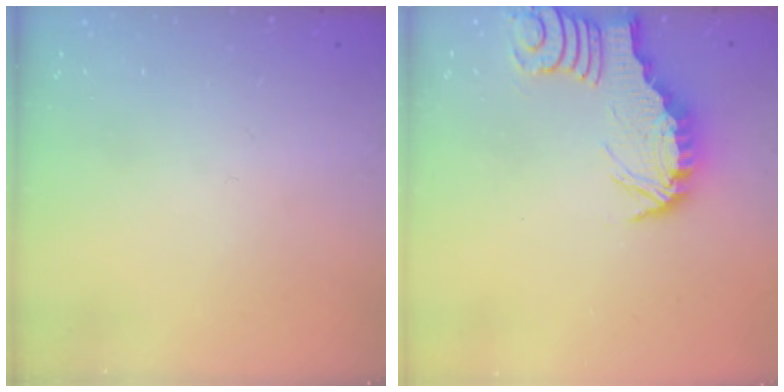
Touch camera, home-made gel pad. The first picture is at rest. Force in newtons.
{"total": 2.7, "press": 2.7, "slide": 0.1}